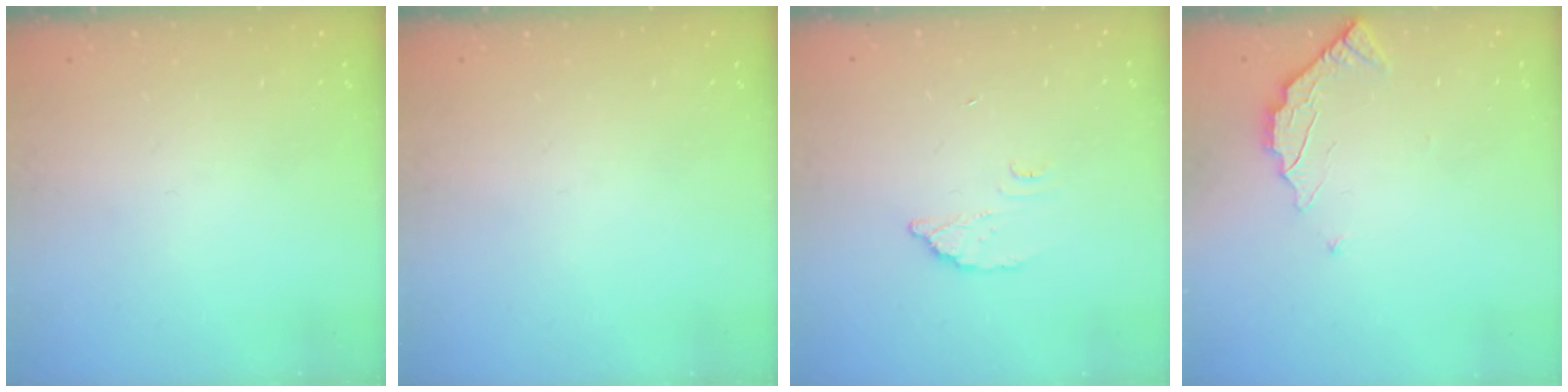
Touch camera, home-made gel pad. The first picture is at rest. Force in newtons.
{"total": 0.0}
{"total": 2.8, "press": 2.8, "slide": 0.2}
{"total": 3.0, "press": 3.0, "slide": 0.3}